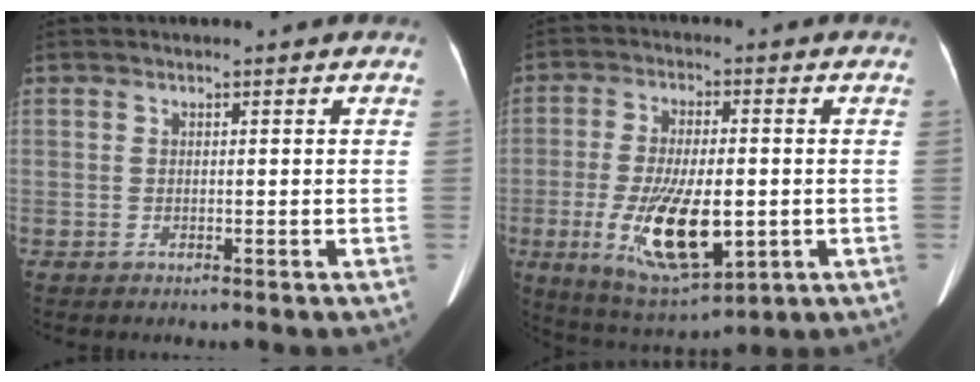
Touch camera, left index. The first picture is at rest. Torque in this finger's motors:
{"motor_torque": [1.85, 0.28, 0.36, 0.21]}